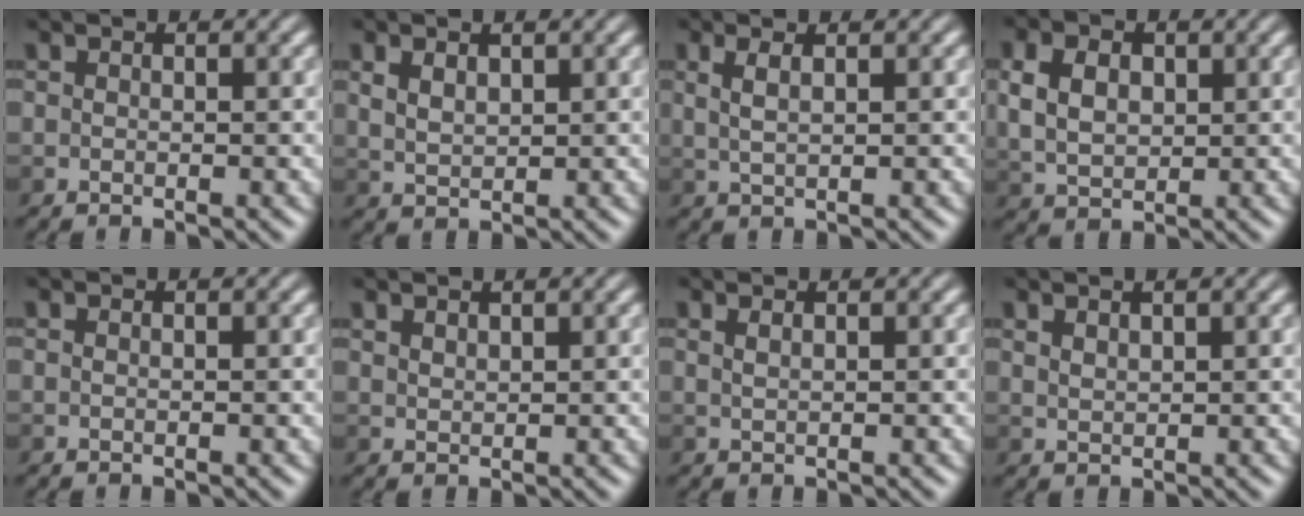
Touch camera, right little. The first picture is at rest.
{"total": 2.0, "force": [0.8, 1.1, 1.5], "torque": [-0.037, -0.001, 0.023]}
{"total": 1.9, "force": [0.7, 0.6, 1.7], "torque": [-0.028, 0.010, 0.012]}
{"total": 5.0, "force": [1.0, 3.5, 3.5], "torque": [-0.079, 0.017, 0.015]}
{"total": 0.0}
{"total": 0.9, "force": [0.8, 0.3, 0.3], "torque": [-0.010, 0.001, 0.020]}
{"total": 0.8, "force": [0.5, 0.2, 0.6], "torque": [-0.010, 0.000, 0.007]}
{"total": 1.0, "force": [0.7, 0.3, 0.6], "torque": [-0.016, 0.001, 0.017]}